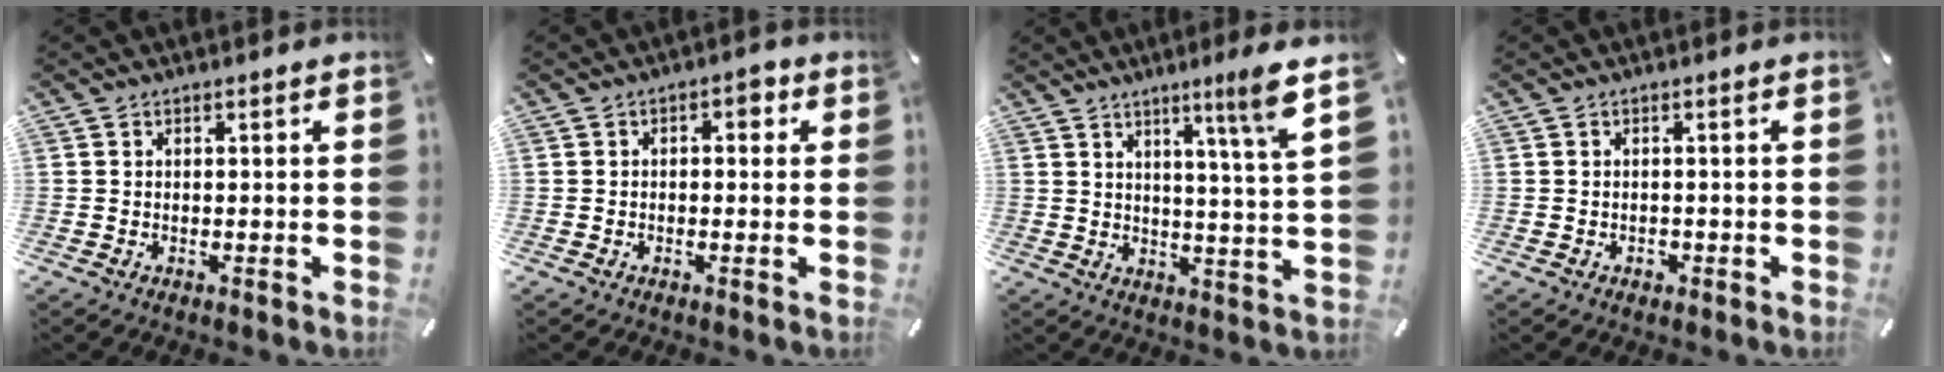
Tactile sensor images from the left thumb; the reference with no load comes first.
{"total": 2.6, "force": [-0.5, 1.7, 1.8], "torque": [-0.032, 0.011, -0.015]}
{"total": 9.8, "force": [6.1, -1.0, 7.6], "torque": [-0.119, -0.036, 0.090]}
{"total": 1.0, "force": [-0.5, 0.8, 0.4], "torque": [-0.011, 0.002, -0.010]}